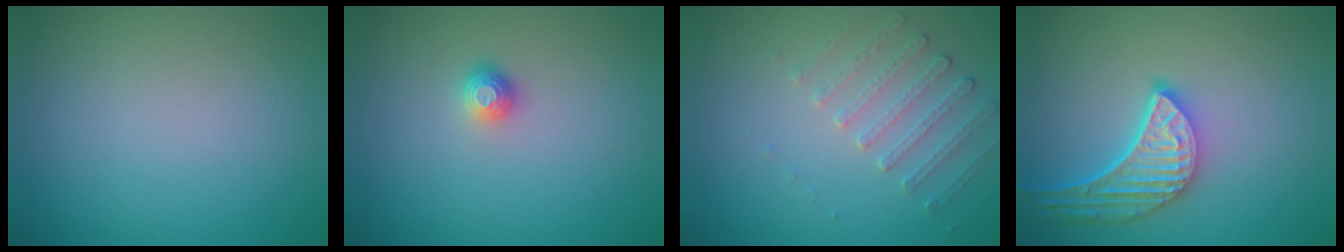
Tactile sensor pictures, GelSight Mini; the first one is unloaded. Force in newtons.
{"total": 1.1, "press": 1.0, "slide": 0.3}
{"total": 1.9, "press": 1.5, "slide": 1.2}
{"total": 5.2, "press": 4.2, "slide": 3.1}